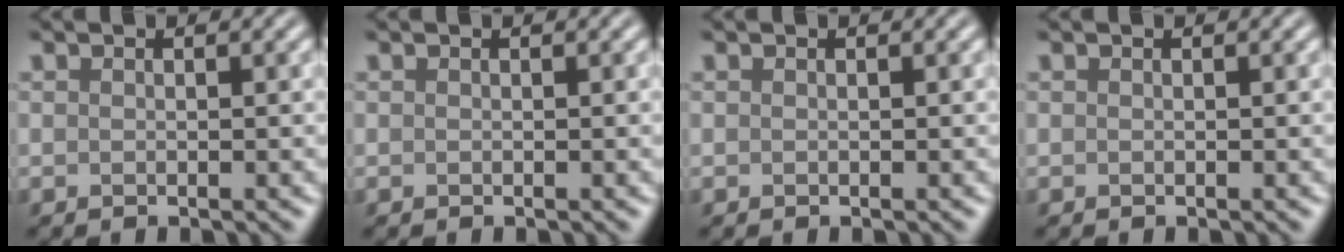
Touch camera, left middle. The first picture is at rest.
{"total": 0.0}
{"total": 0.0}
{"total": 0.0}